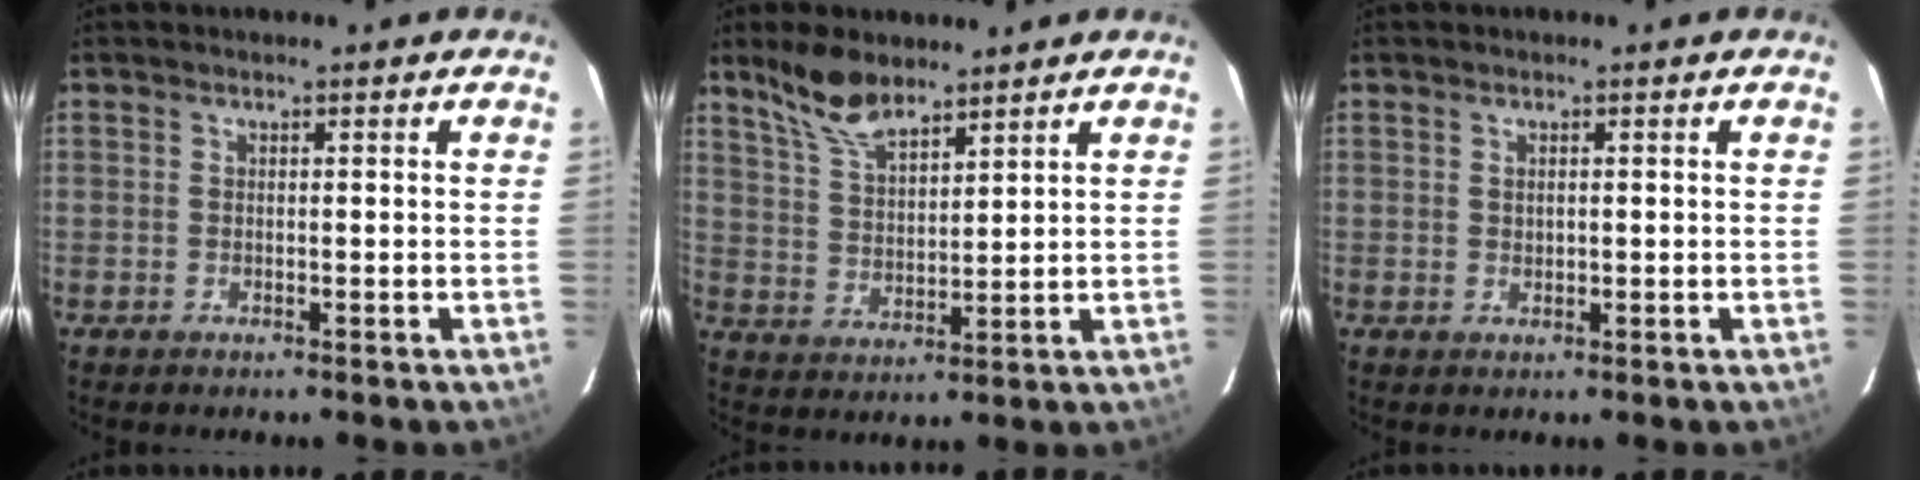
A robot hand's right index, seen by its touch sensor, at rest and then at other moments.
{"total": 8.5, "force": [6.8, 2.9, 4.3], "torque": [-0.086, 0.013, 0.138]}
{"total": 1.0, "force": [0.4, 0.6, 0.7], "torque": [-0.012, 0.002, 0.007]}